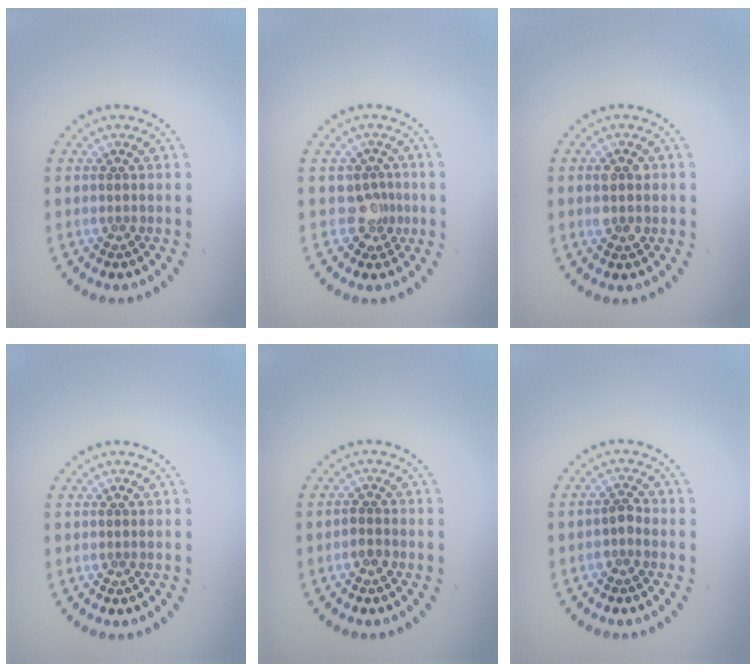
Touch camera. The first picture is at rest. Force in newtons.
{"total": 2.1, "press": 1.6, "slide": 1.3}
{"total": 2.6, "press": 2.6, "slide": 0.3}
{"total": 0.0}
{"total": 1.0, "press": 1.0, "slide": 0.4}
{"total": 1.0, "press": 0.9, "slide": 0.4}